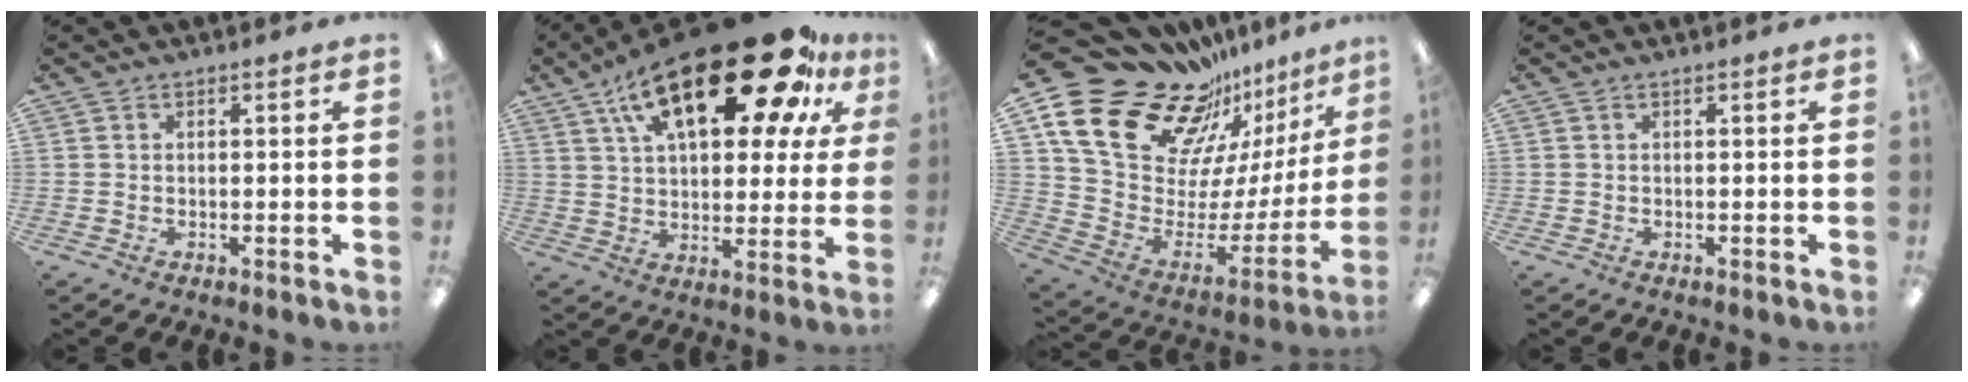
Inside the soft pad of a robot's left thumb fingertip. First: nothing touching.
{"total": 28.4, "force": [15.8, 11.8, 20.5], "torque": [-0.320, -0.085, 0.259]}
{"total": 24.1, "force": [17.3, 12.7, 11.0], "torque": [-0.173, -0.139, 0.334]}
{"total": 0.0}